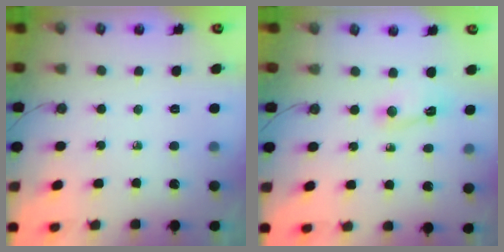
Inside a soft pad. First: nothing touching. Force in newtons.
{"total": 2.3, "press": 2.3, "slide": 0.3}